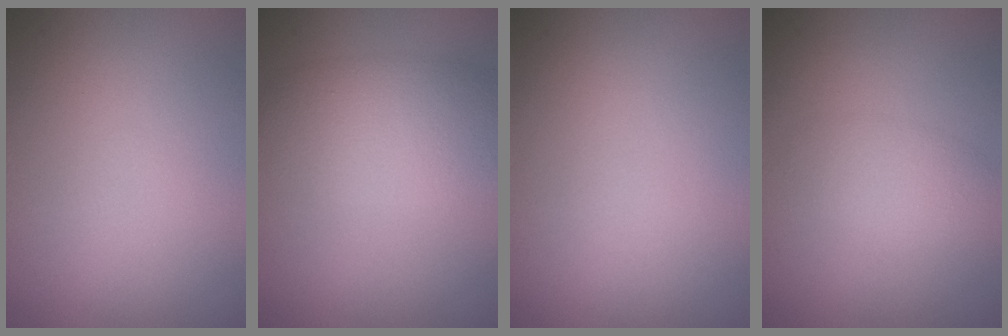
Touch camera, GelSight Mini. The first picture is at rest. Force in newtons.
{"total": 5.3, "press": 5.3, "slide": 0.3}
{"total": 0.0}
{"total": 2.1, "press": 2.1, "slide": 0.1}